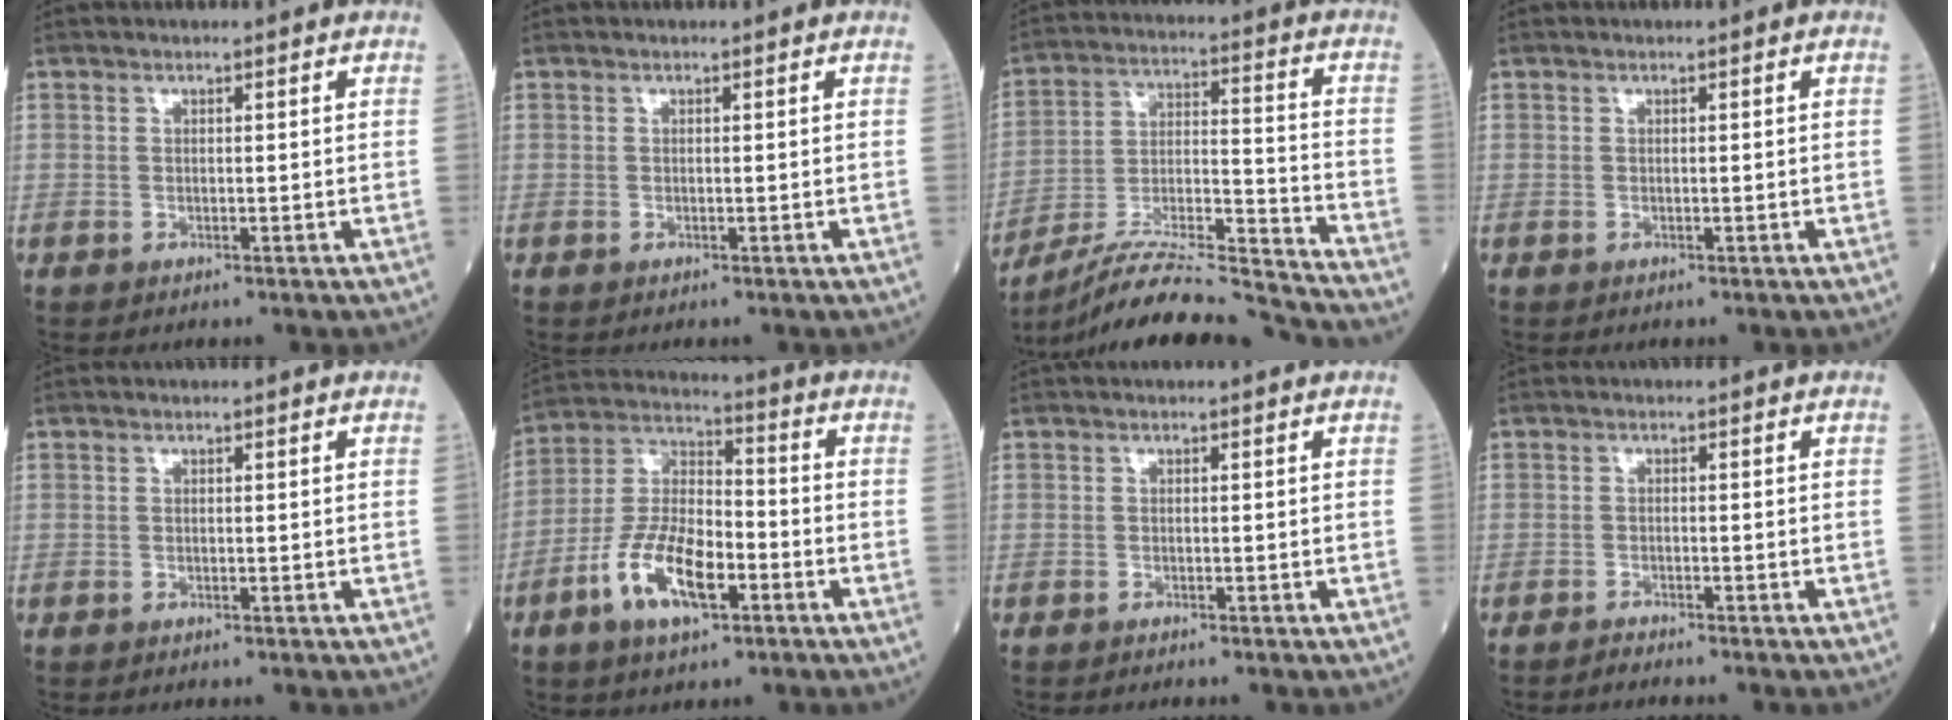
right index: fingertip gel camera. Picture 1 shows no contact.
{"total": 0.0}
{"total": 20.6, "force": [-19.5, -0.9, 6.4], "torque": [-0.129, -0.006, -0.322]}
{"total": 0.0}
{"total": 0.0}
{"total": 12.7, "force": [-5.3, 4.9, 10.4], "torque": [-0.217, 0.006, -0.098]}
{"total": 1.1, "force": [-1.0, 0.0, 0.4], "torque": [-0.004, 0.000, -0.012]}
{"total": 1.7, "force": [-1.6, -0.3, 0.3], "torque": [-0.006, -0.002, -0.025]}